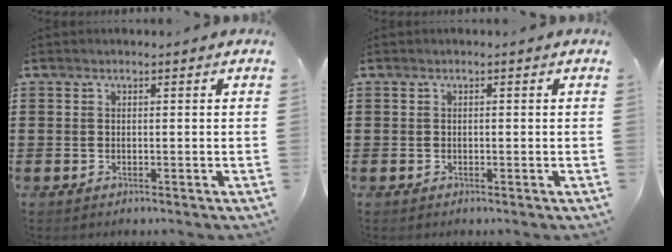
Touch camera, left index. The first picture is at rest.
{"total": 0.0}